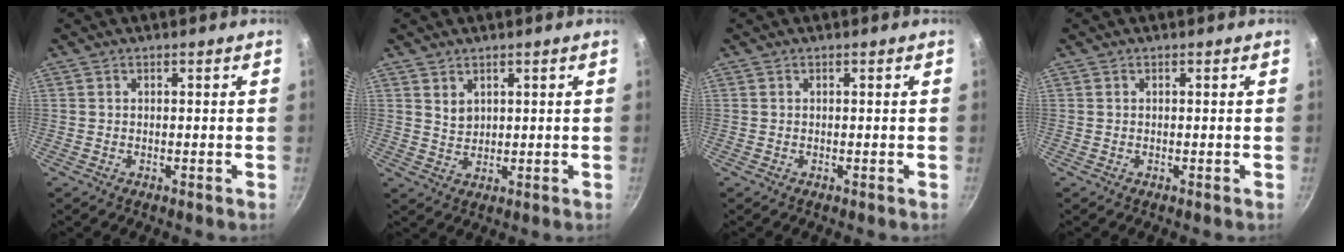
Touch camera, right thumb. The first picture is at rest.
{"total": 2.8, "force": [1.6, 1.8, 1.3], "torque": [-0.016, -0.010, 0.035]}
{"total": 0.0}
{"total": 0.0}